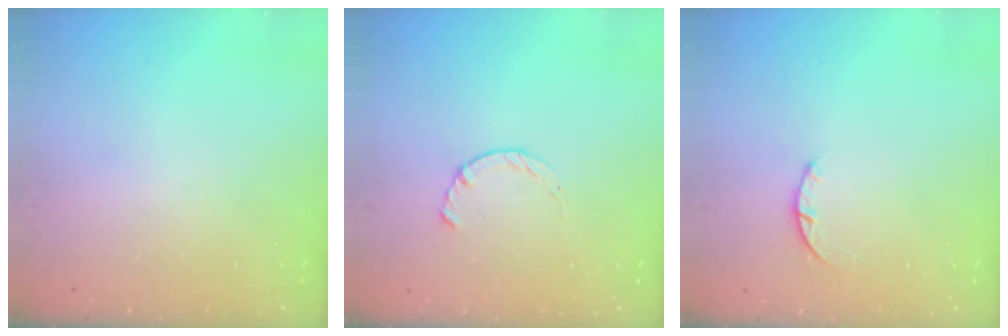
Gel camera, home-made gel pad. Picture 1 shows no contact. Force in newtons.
{"total": 2.2, "press": 2.2, "slide": 0.4}
{"total": 1.2, "press": 1.2, "slide": 0.3}